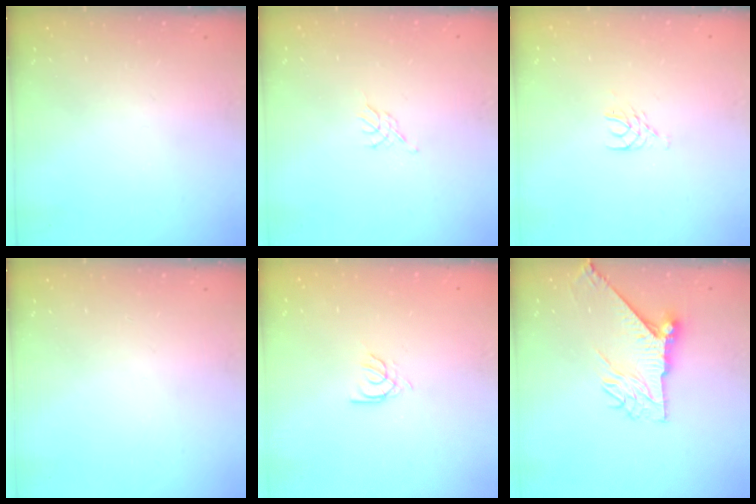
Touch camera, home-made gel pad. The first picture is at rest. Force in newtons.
{"total": 2.3, "press": 2.2, "slide": 0.5}
{"total": 4.7, "press": 4.7, "slide": 0.5}
{"total": 0.0}
{"total": 2.7, "press": 2.7, "slide": 0.2}
{"total": 10.8, "press": 10.7, "slide": 1.1}